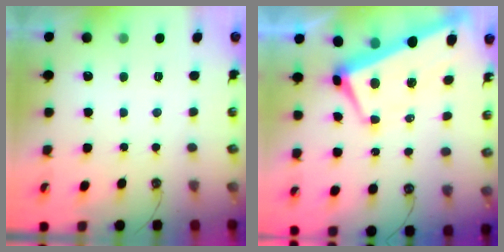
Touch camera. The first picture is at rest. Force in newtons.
{"total": 1.8, "press": 1.1, "slide": 1.3}